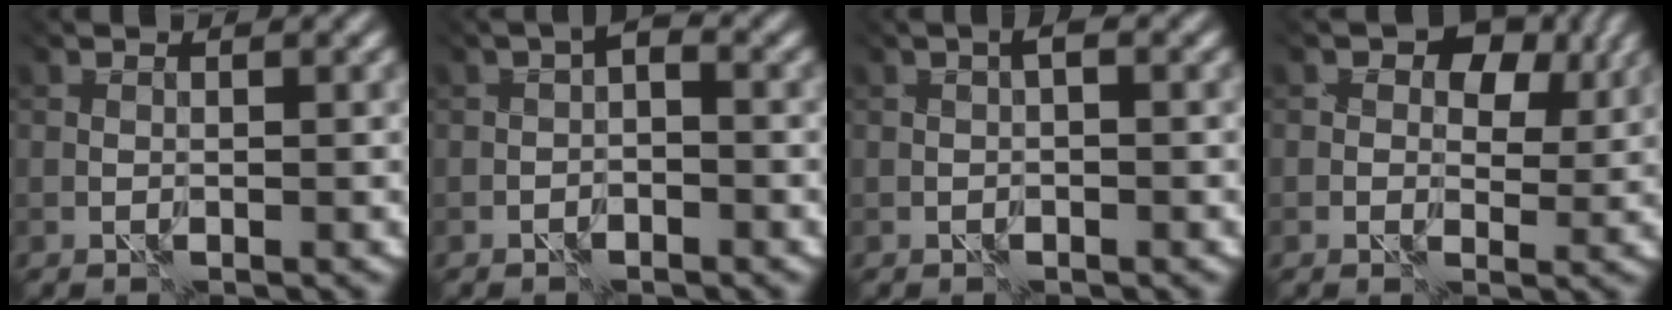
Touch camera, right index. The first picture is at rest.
{"total": 1.6, "force": [-1.5, -0.6, -0.1], "torque": [-0.007, 0.002, -0.008]}
{"total": 1.1, "force": [-0.8, -0.7, 0.1], "torque": [-0.008, 0.000, 0.006]}
{"total": 5.9, "force": [2.2, 3.6, 4.2], "torque": [-0.054, 0.008, 0.050]}